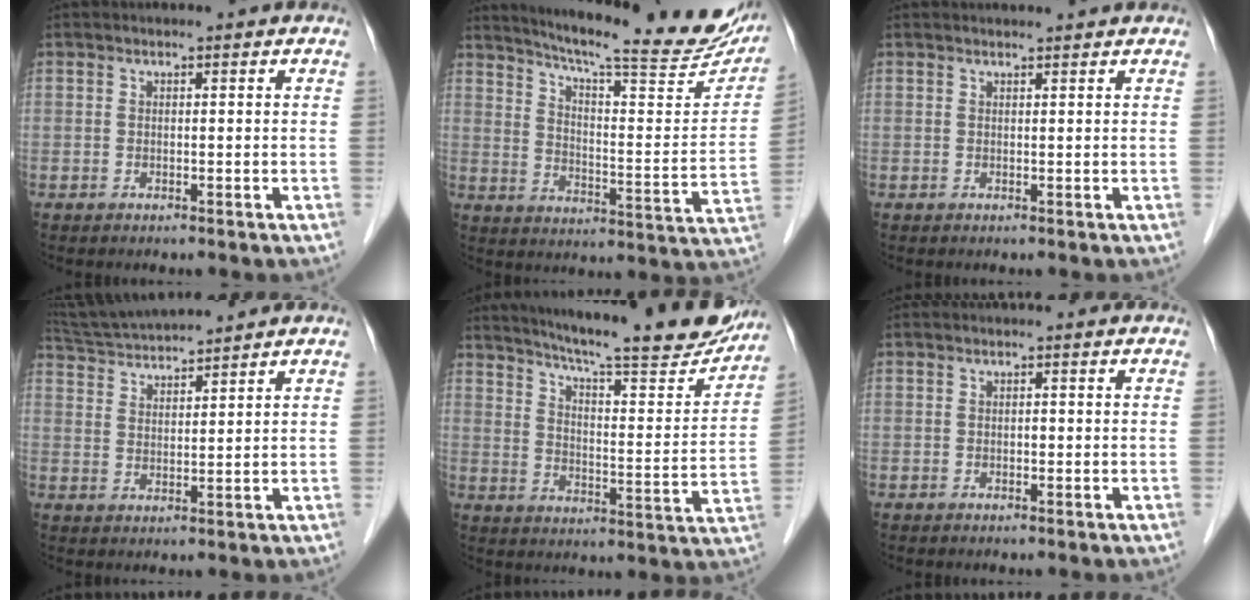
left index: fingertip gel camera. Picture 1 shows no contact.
{"total": 24.7, "force": [21.3, 2.7, 12.2], "torque": [-0.184, -0.045, 0.275]}
{"total": 3.0, "force": [2.9, -0.1, 0.7], "torque": [-0.010, 0.014, 0.035]}
{"total": 8.8, "force": [8.4, -0.8, 2.6], "torque": [-0.056, 0.025, 0.149]}
{"total": 23.1, "force": [20.5, 2.3, 10.4], "torque": [-0.159, -0.042, 0.270]}
{"total": 0.6, "force": [-0.1, 0.3, 0.5], "torque": [-0.006, 0.001, -0.002]}